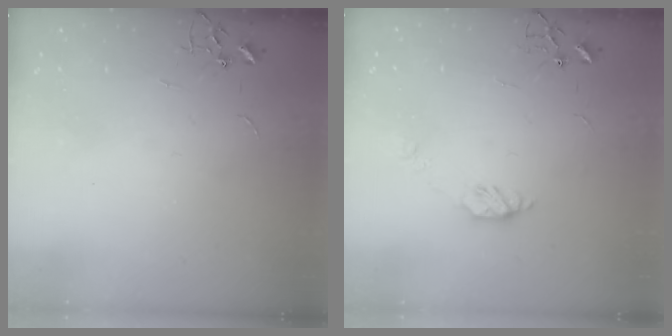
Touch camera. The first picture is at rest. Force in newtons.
{"total": 6.4, "press": 6.4, "slide": 0.3}